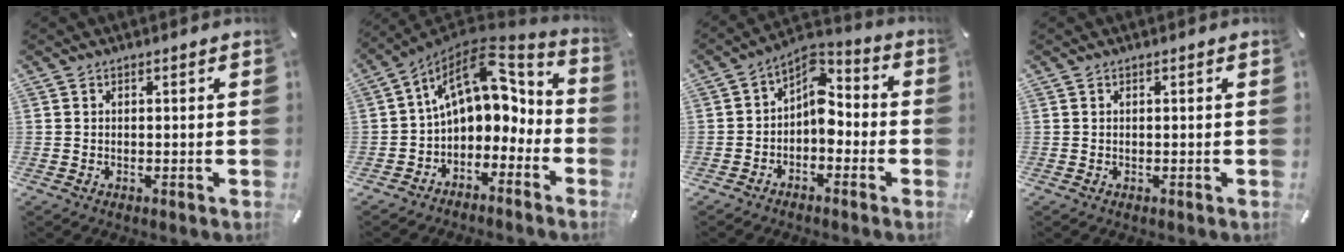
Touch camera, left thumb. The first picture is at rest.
{"total": 14.4, "force": [4.6, 9.5, 9.7], "torque": [-0.130, -0.034, 0.084]}
{"total": 7.0, "force": [-1.4, 5.2, 4.6], "torque": [-0.073, 0.006, -0.030]}
{"total": 0.0}